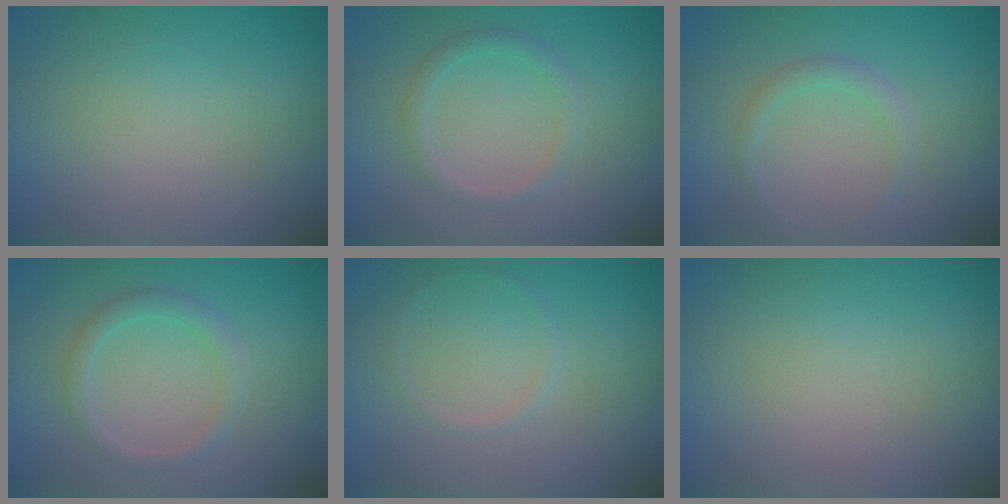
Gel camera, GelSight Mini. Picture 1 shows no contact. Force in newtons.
{"total": 1.6, "press": 1.6, "slide": 0.0}
{"total": 1.3, "press": 1.3, "slide": 0.1}
{"total": 1.8, "press": 1.8, "slide": 0.0}
{"total": 0.6, "press": 0.6, "slide": 0.0}
{"total": 0.0}